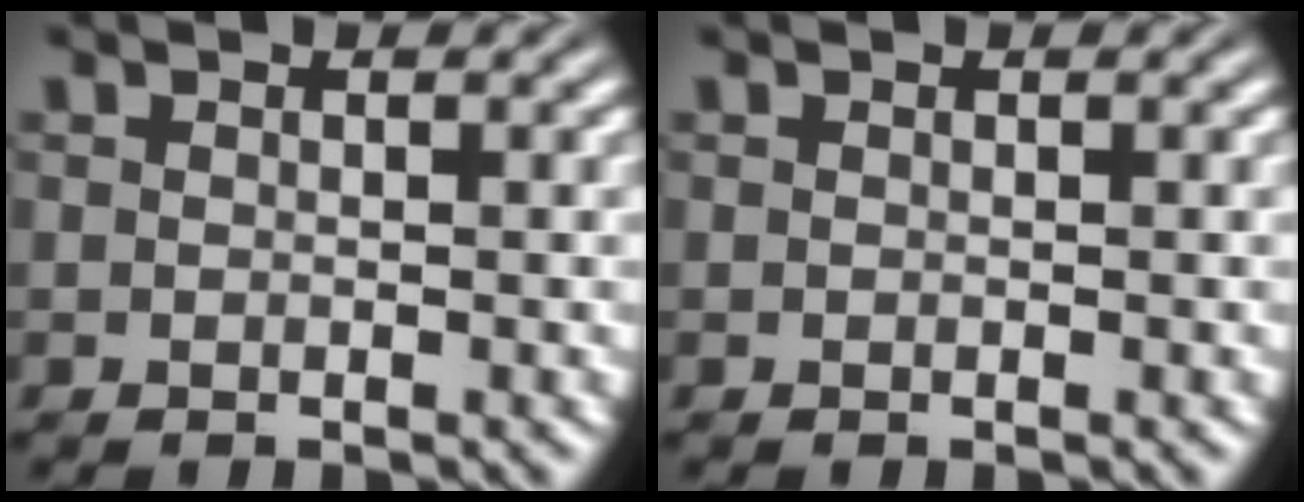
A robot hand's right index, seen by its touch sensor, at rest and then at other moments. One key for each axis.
{"total": 0.0}